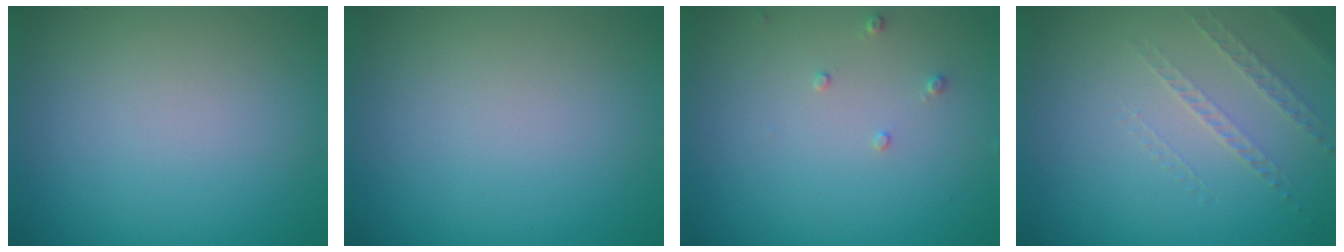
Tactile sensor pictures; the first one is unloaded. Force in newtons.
{"total": 0.0}
{"total": 0.8, "press": 0.8, "slide": 0.2}
{"total": 1.3, "press": 0.9, "slide": 0.9}